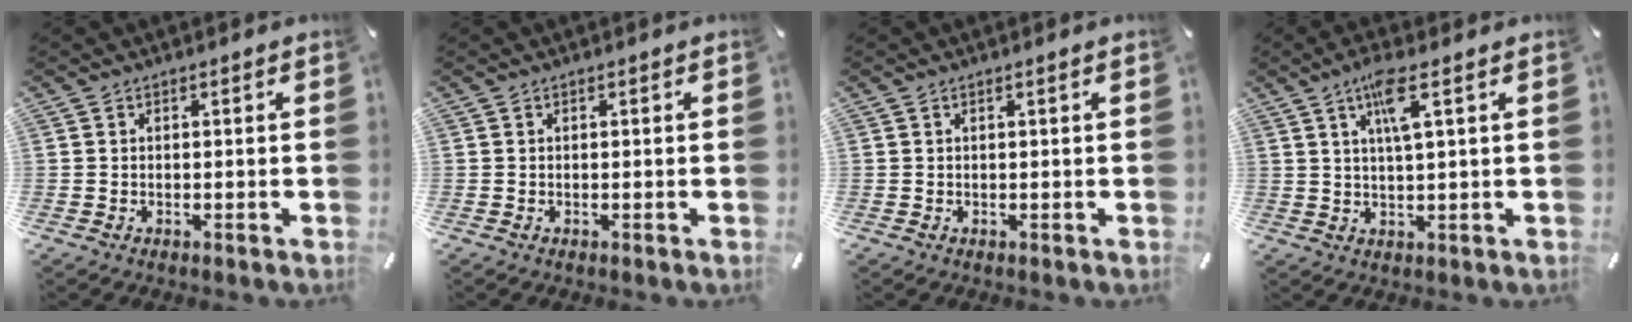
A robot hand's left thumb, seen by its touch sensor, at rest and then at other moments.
{"total": 0.0}
{"total": 0.6, "force": [0.1, -0.1, 0.6], "torque": [-0.009, -0.001, 0.002]}
{"total": 7.1, "force": [3.0, 0.9, 6.4], "torque": [-0.124, 0.002, 0.046]}